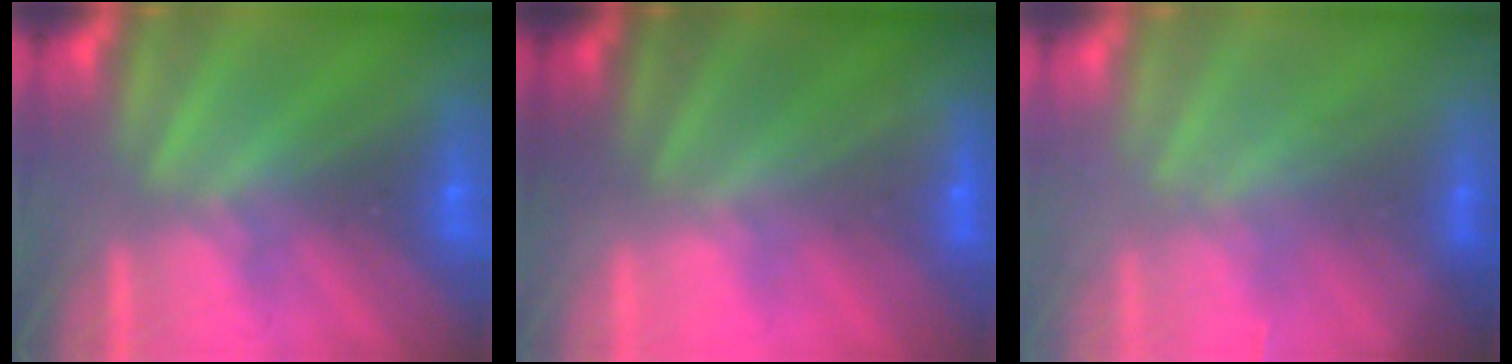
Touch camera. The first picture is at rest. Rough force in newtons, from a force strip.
{"total": 1.9}
{"total": 2.7}